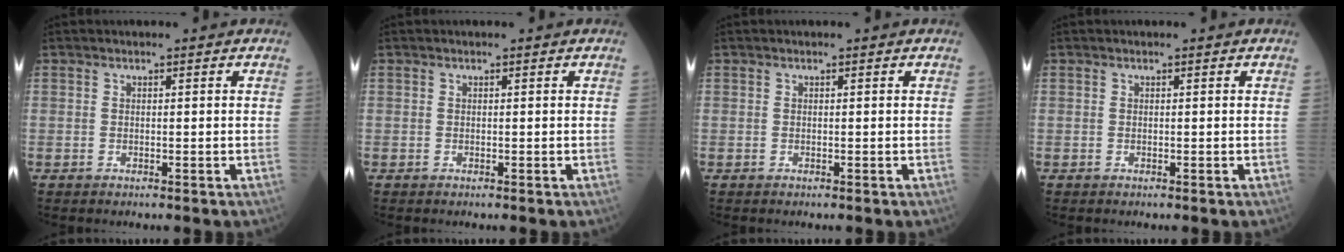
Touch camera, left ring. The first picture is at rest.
{"total": 0.0}
{"total": 0.0}
{"total": 0.0}